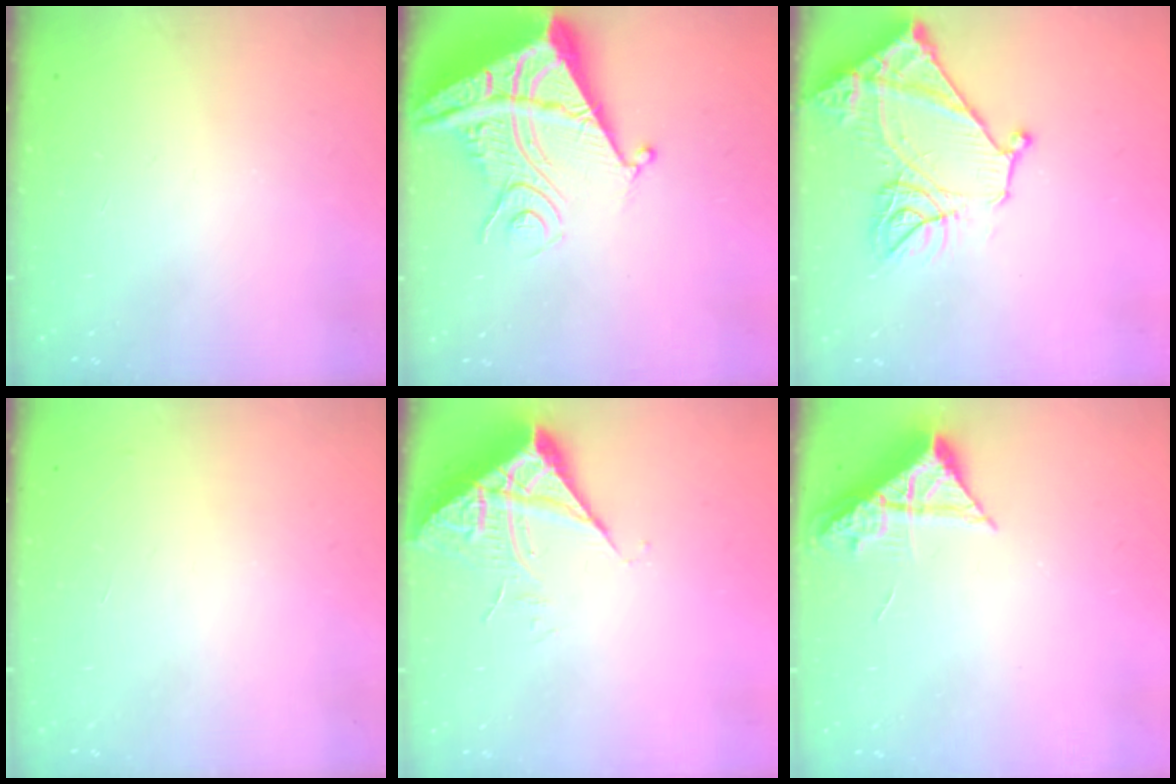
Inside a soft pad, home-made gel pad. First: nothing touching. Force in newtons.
{"total": 13.1, "press": 13.0, "slide": 1.6}
{"total": 15.8, "press": 15.7, "slide": 1.5}
{"total": 2.9, "press": 2.9, "slide": 0.1}
{"total": 7.2, "press": 7.2, "slide": 0.8}
{"total": 8.4, "press": 8.4, "slide": 0.8}